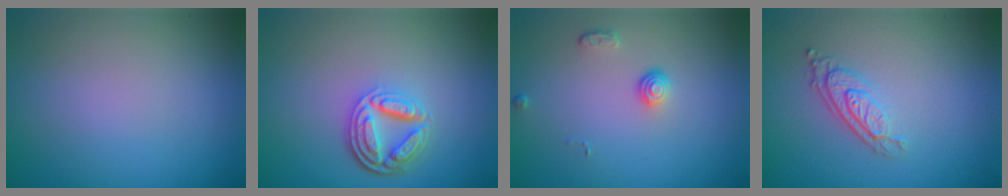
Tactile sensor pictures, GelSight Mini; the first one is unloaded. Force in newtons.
{"total": 4.6, "press": 3.6, "slide": 3.0}
{"total": 1.3, "press": 1.0, "slide": 0.9}
{"total": 3.0, "press": 2.2, "slide": 2.0}